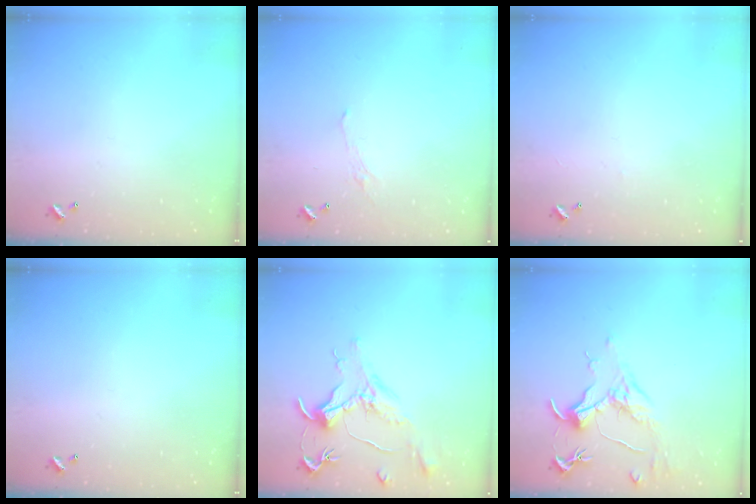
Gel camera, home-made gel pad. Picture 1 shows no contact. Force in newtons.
{"total": 0.5, "press": 0.2, "slide": 0.5}
{"total": 0.7, "press": 0.5, "slide": 0.6}
{"total": 0.0}
{"total": 1.5, "press": 1.2, "slide": 1.0}
{"total": 1.7, "press": 1.5, "slide": 0.7}